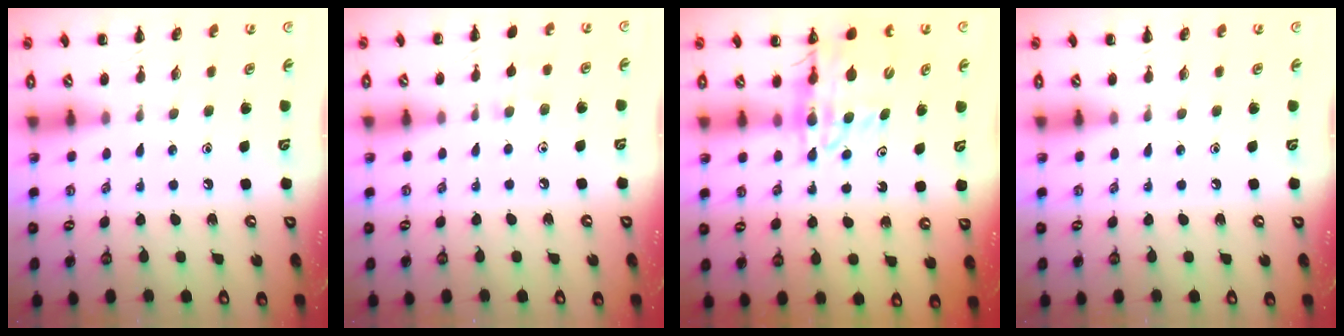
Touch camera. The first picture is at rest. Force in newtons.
{"total": 4.6, "press": 4.2, "slide": 1.7}
{"total": 13.5, "press": 12.9, "slide": 4.2}
{"total": 0.0}